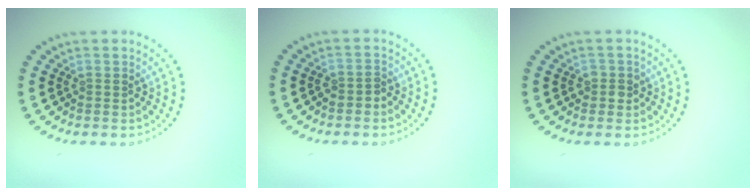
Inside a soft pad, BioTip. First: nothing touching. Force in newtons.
{"total": 1.1, "press": 1.0, "slide": 0.4}
{"total": 1.3, "press": 1.2, "slide": 0.5}